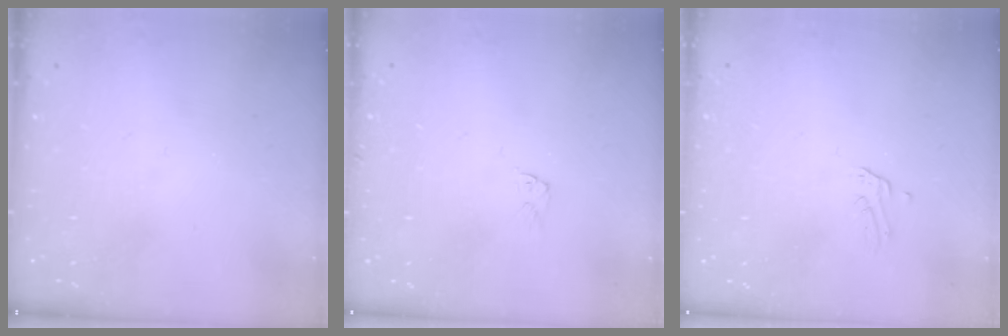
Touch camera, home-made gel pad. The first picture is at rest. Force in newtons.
{"total": 3.9, "press": 3.9, "slide": 0.2}
{"total": 1.2, "press": 1.2, "slide": 0.1}